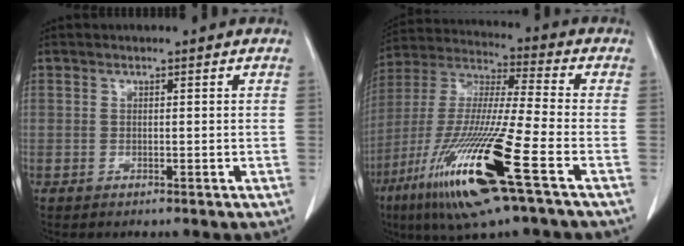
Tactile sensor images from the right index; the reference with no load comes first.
{"total": 20.7, "force": [-9.1, 0.7, 18.5], "torque": [-0.397, -0.047, -0.175]}